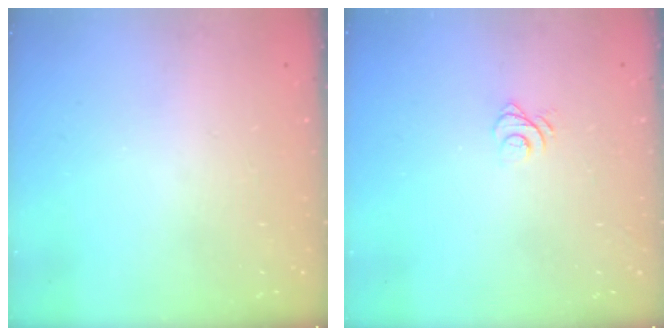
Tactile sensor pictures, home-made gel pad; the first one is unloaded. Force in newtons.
{"total": 6.7, "press": 6.7, "slide": 0.5}